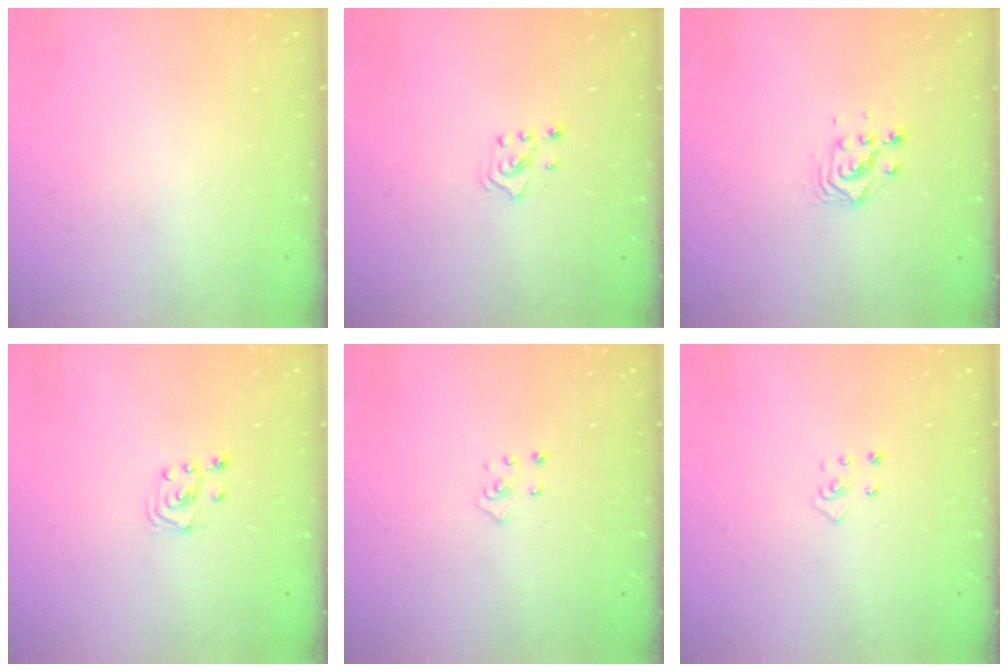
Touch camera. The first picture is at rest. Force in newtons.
{"total": 2.0, "press": 1.8, "slide": 0.9}
{"total": 3.7, "press": 3.7, "slide": 0.2}
{"total": 2.3, "press": 2.2, "slide": 0.6}
{"total": 2.5, "press": 2.4, "slide": 0.3}
{"total": 2.5, "press": 2.4, "slide": 0.3}